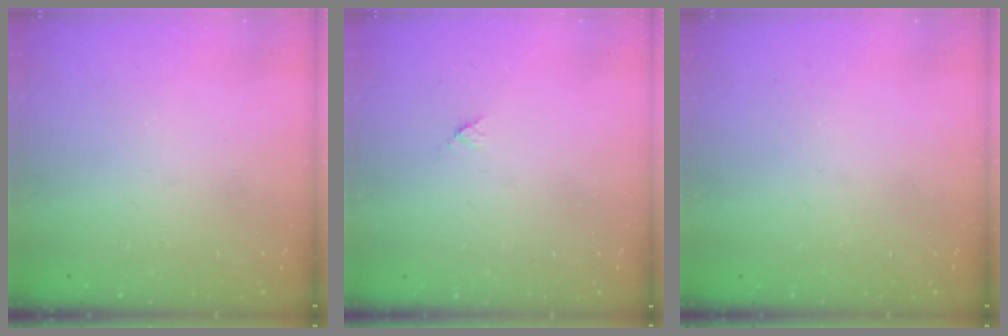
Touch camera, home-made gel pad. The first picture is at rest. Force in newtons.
{"total": 2.9, "press": 2.9, "slide": 0.3}
{"total": 0.0}